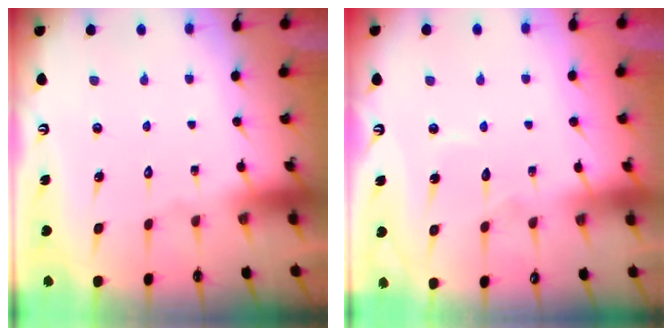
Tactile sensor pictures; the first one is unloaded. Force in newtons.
{"total": 2.9, "press": 2.9, "slide": 0.2}